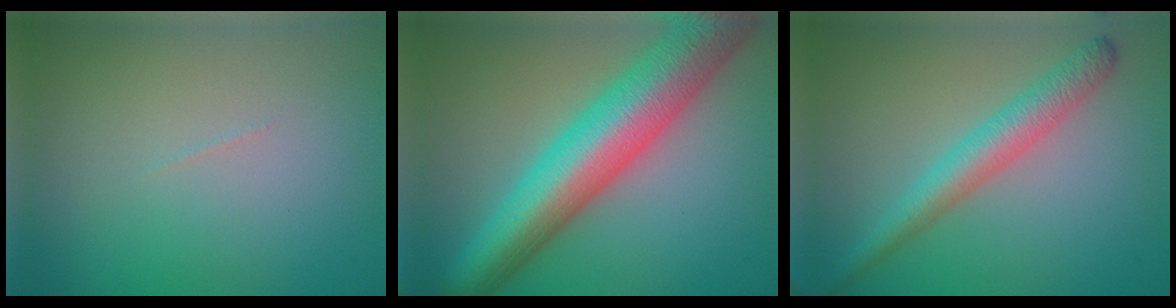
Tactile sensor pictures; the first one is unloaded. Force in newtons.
{"total": 11.5, "press": 11.5, "slide": 0.3}
{"total": 3.9, "press": 3.9, "slide": 0.1}